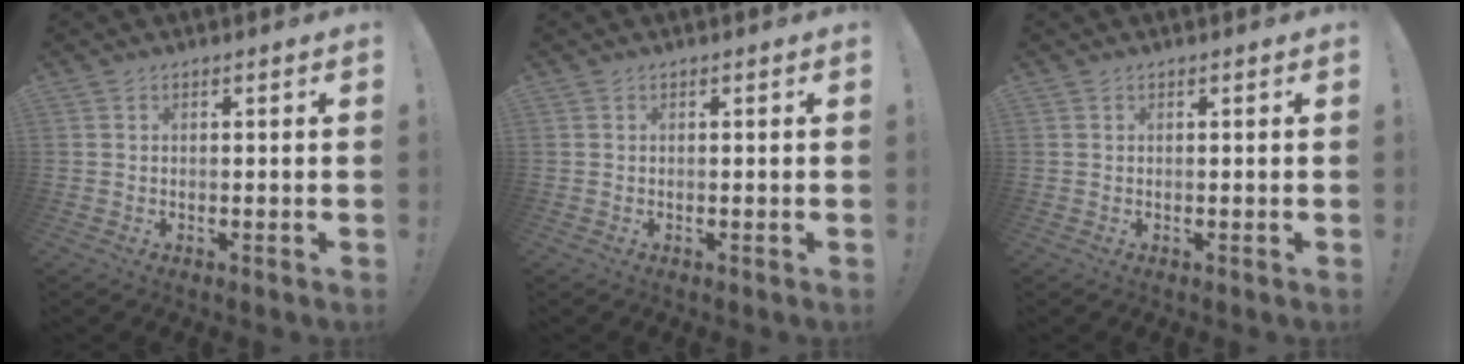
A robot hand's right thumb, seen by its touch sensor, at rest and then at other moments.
{"total": 0.0}
{"total": 0.0}